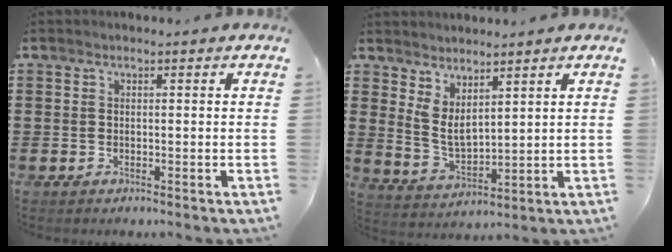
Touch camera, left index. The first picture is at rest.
{"total": 4.3, "force": [3.1, 1.9, 2.2], "torque": [-0.056, -0.011, 0.058]}